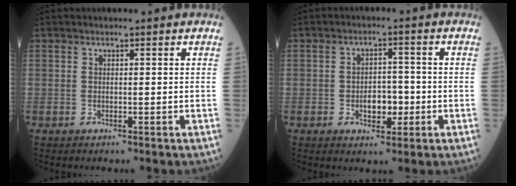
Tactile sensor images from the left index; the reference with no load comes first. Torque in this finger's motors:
{"motor_torque": [0.16, 0.11, 0.08, 0.02]}